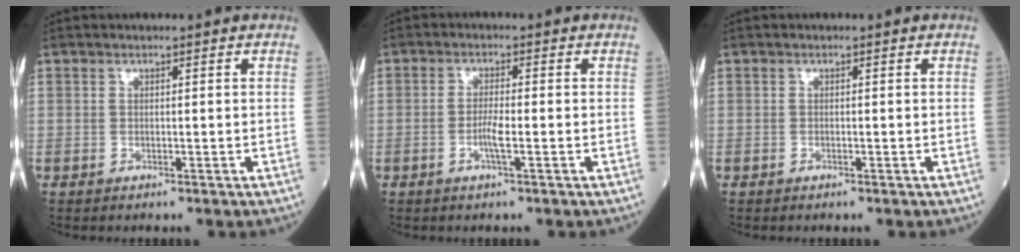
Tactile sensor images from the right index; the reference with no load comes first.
{"total": 2.9, "force": [-1.0, 0.1, 2.7], "torque": [-0.056, -0.002, -0.021]}
{"total": 0.0}